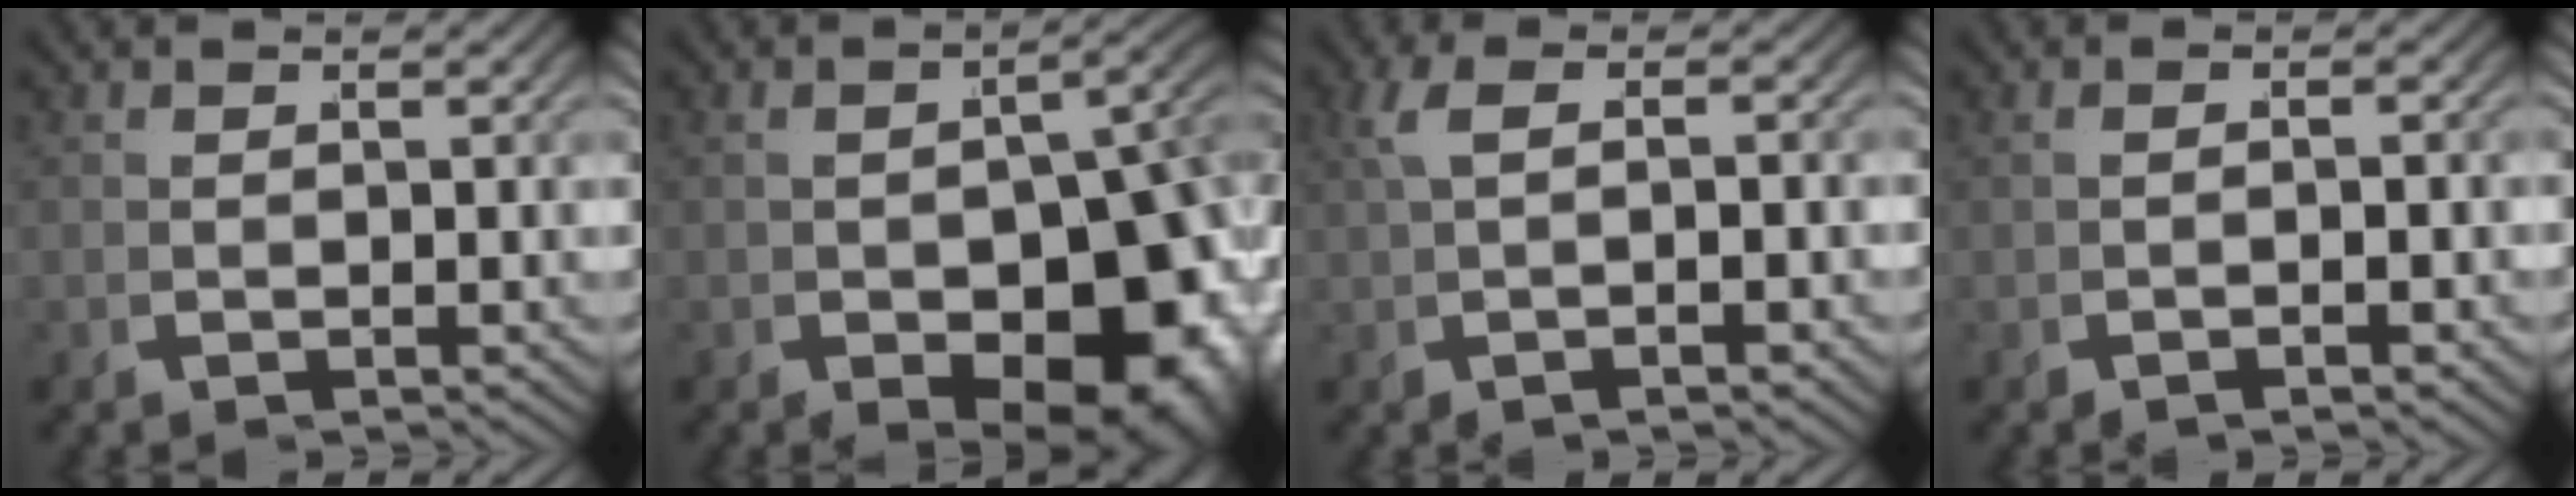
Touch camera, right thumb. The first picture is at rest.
{"total": 13.9, "force": [-2.9, 8.2, 10.9], "torque": [-0.151, -0.048, -0.016]}
{"total": 1.8, "force": [0.3, 0.2, 1.7], "torque": [-0.045, 0.011, 0.008]}
{"total": 0.8, "force": [-0.6, -0.1, 0.5], "torque": [-0.010, 0.009, -0.014]}